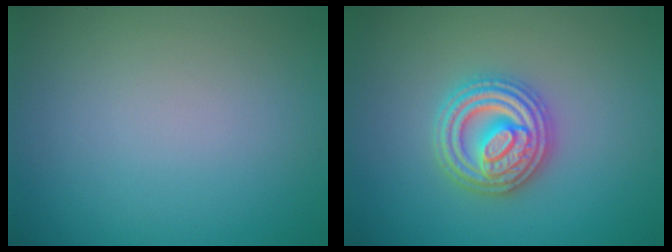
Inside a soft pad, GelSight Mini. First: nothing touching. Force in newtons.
{"total": 4.9, "press": 4.8, "slide": 0.8}